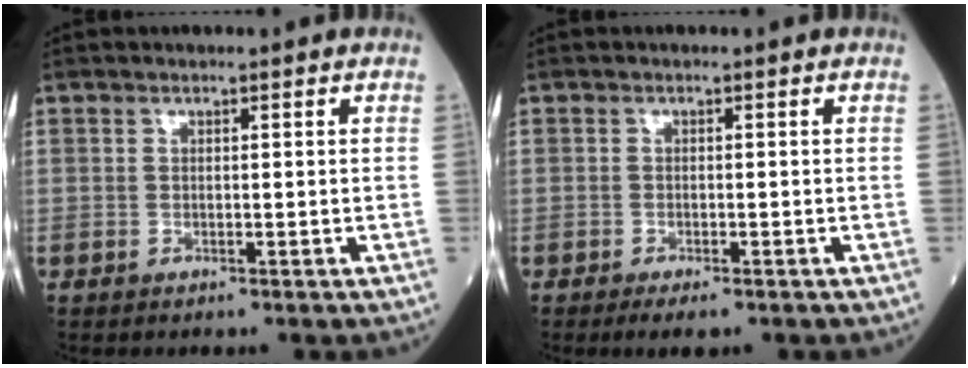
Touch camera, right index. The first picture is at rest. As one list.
[{"total": 4.5, "force": [-3.0, 1.4, 3.0], "torque": [-0.055, -0.007, -0.046]}]